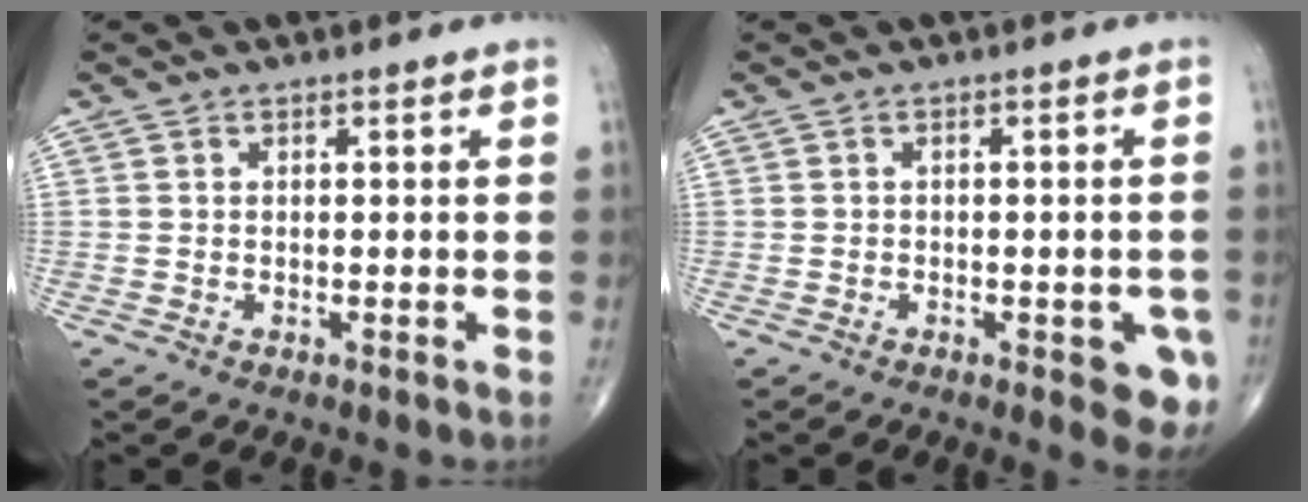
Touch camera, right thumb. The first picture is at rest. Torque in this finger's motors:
{"motor_torque": [1.04, 1.18, 0.37, -0.44, 0.10]}